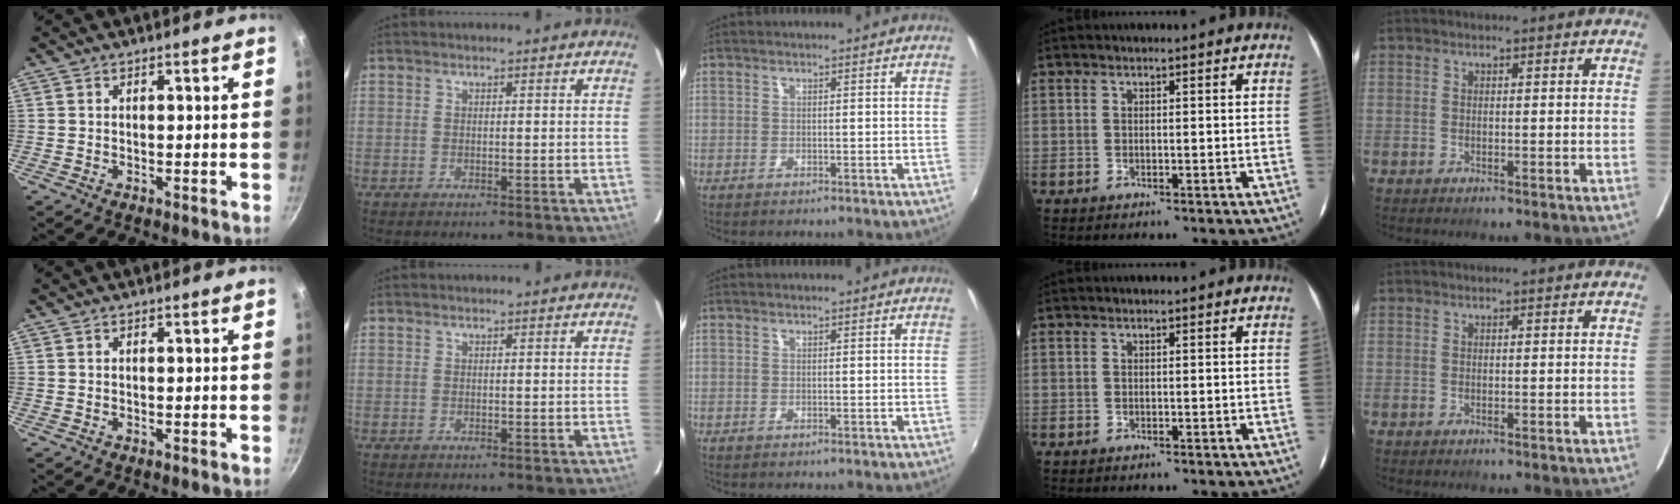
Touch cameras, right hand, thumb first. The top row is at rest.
{}